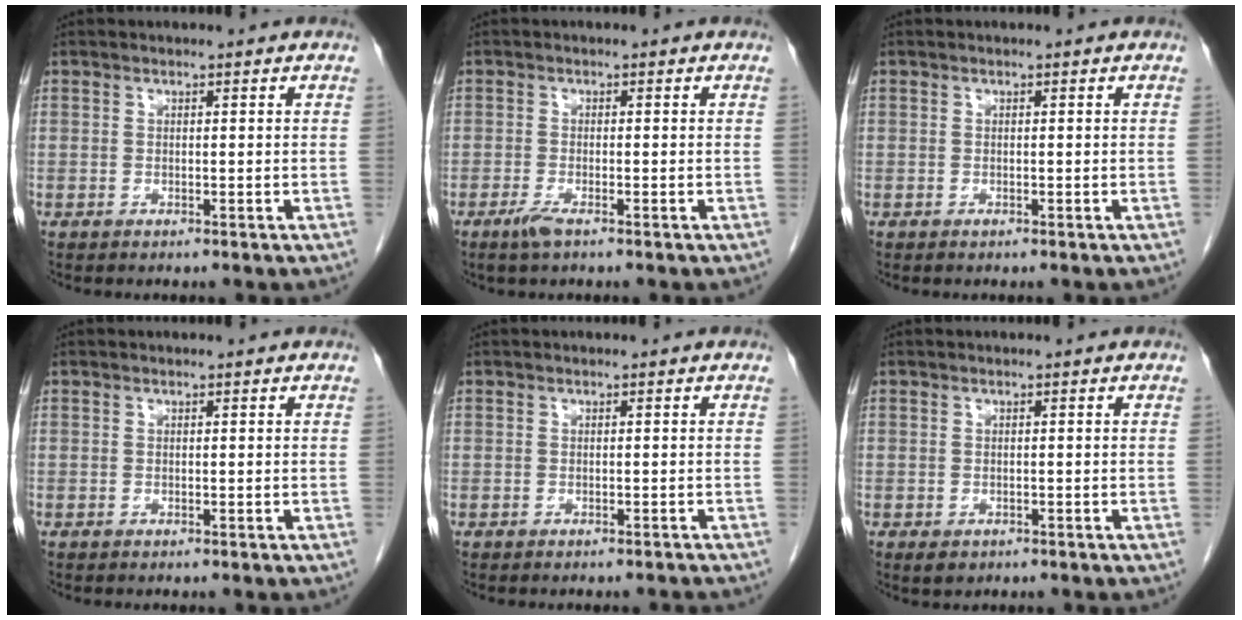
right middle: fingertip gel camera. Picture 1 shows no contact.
{"total": 2.1, "force": [-1.4, 0.3, 1.5], "torque": [-0.036, -0.004, -0.029]}
{"total": 0.0}
{"total": 0.0}
{"total": 2.1, "force": [-2.1, 0.2, 0.2], "torque": [-0.007, -0.007, -0.024]}
{"total": 1.7, "force": [-0.9, 1.1, 0.8], "torque": [-0.010, 0.001, -0.003]}